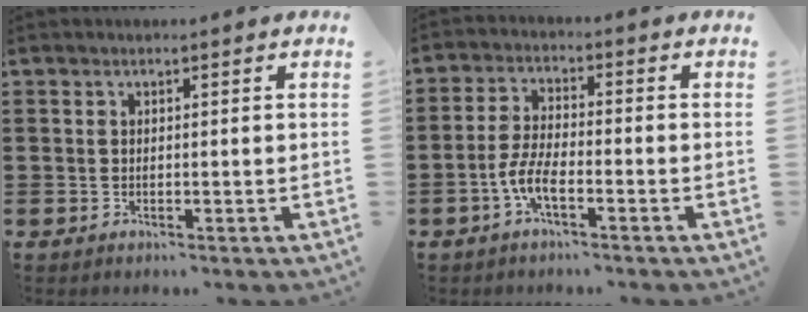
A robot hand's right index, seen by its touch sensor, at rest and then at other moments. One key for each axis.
{"total": 5.3, "fx": -2.5, "fy": 1.4, "fz": 4.4, "tx": -0.109, "ty": -0.008, "tz": -0.054}